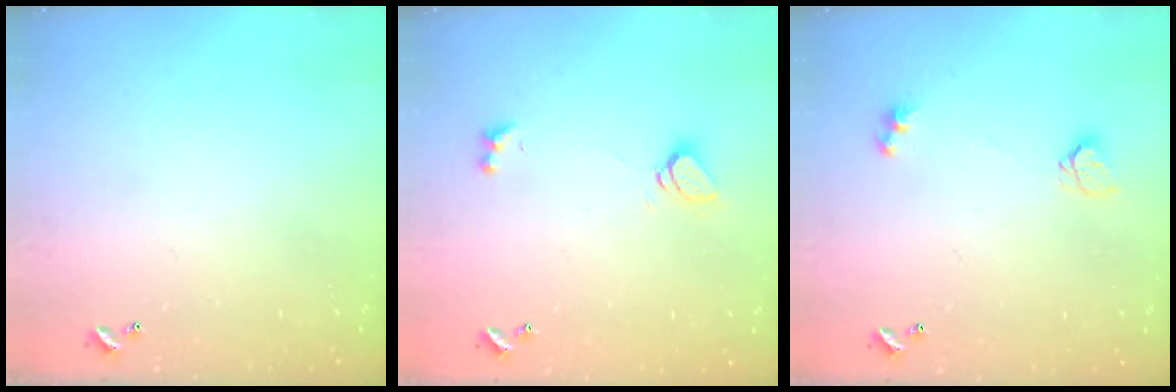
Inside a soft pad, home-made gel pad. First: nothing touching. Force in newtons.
{"total": 1.6, "press": 1.5, "slide": 0.4}
{"total": 3.8, "press": 3.7, "slide": 0.2}